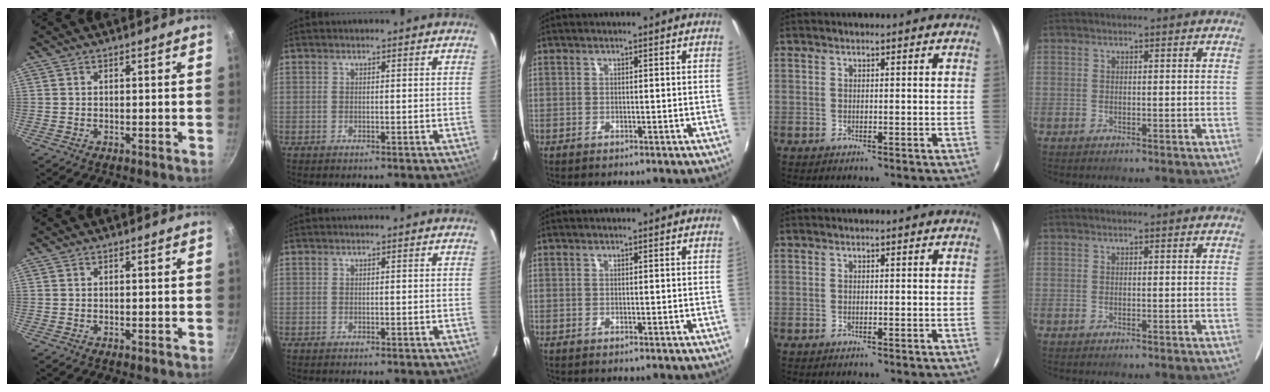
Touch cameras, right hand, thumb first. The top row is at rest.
{}